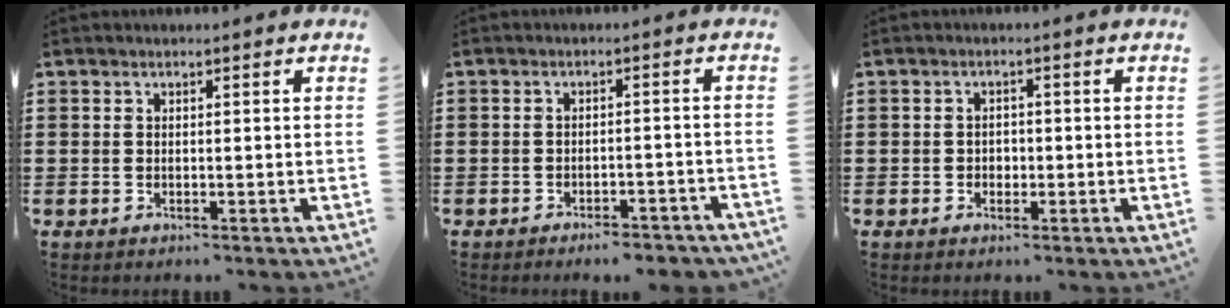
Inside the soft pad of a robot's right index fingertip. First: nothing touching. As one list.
[{"total": 2.8, "force": [-2.8, 0.1, 0.6], "torque": [-0.013, 0.000, -0.057]}, {"total": 1.4, "force": [-0.5, 1.1, 0.6], "torque": [-0.013, 0.003, -0.011]}]